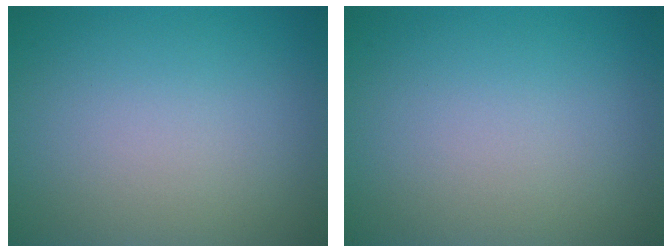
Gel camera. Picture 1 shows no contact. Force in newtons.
{"total": 0.0}